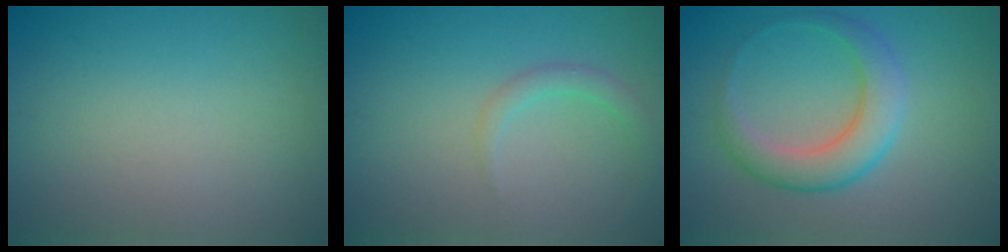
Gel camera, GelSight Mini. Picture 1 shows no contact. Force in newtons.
{"total": 1.6, "press": 1.6, "slide": 0.1}
{"total": 4.5, "press": 4.5, "slide": 0.1}